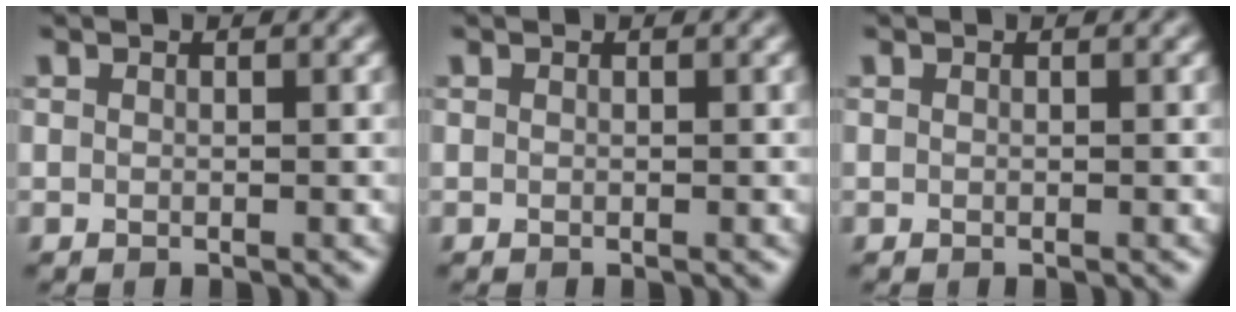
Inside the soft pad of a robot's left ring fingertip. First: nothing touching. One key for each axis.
{"total": 0.0}
{"total": 0.0}